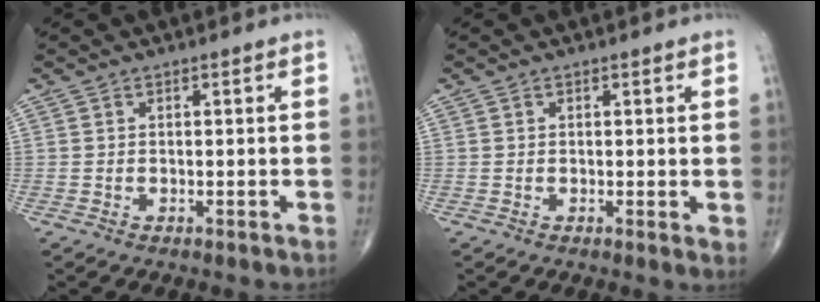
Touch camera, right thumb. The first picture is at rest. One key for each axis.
{"total": 1.3, "fx": 0.4, "fy": 0.5, "fz": 1.1, "tx": -0.018, "ty": -0.006, "tz": 0.002}